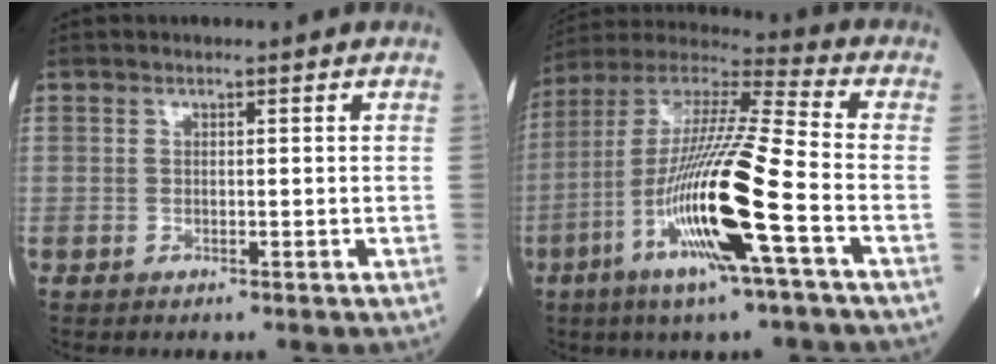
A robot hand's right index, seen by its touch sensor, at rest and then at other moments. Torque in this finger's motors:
{"motor_torque": [2.14, 0.00, 1.05, 0.21]}